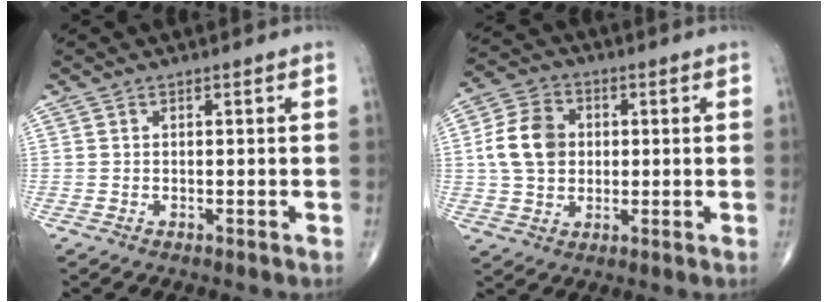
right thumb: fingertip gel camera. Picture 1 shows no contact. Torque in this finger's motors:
{"motor_torque": [1.59, 1.56, 0.42, -0.40, 0.10]}